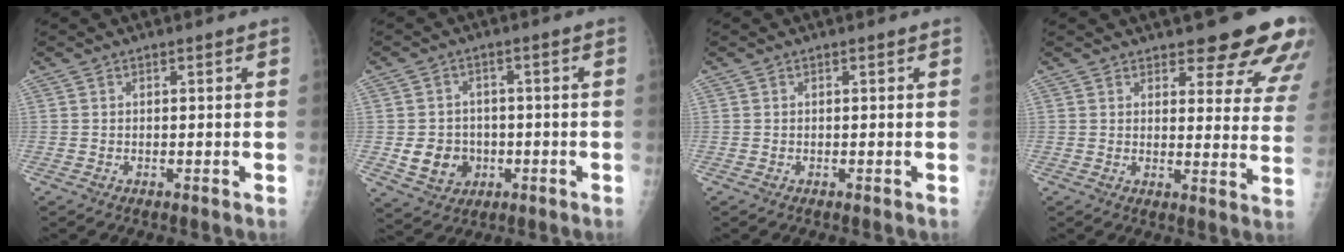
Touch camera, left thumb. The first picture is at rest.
{"total": 7.3, "force": [-1.3, 6.5, 3.0], "torque": [-0.022, 0.009, -0.012]}
{"total": 0.0}
{"total": 14.9, "force": [11.6, 4.5, 8.2], "torque": [-0.057, -0.066, 0.125]}